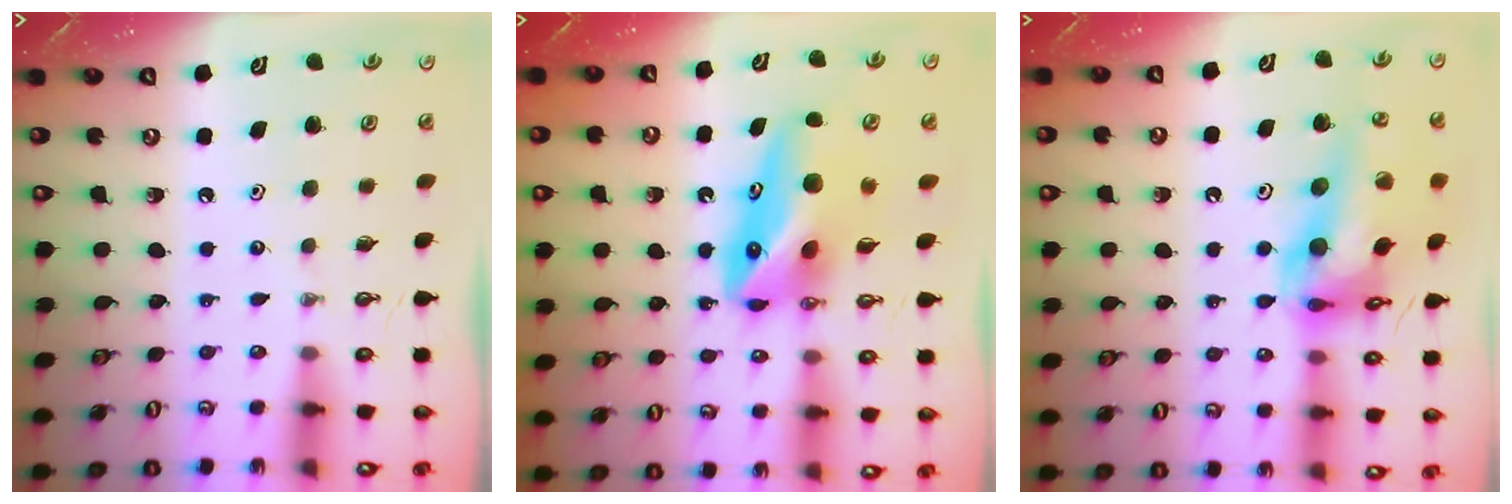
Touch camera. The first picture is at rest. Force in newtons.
{"total": 10.9, "press": 10.8, "slide": 1.6}
{"total": 20.8, "press": 20.6, "slide": 2.3}